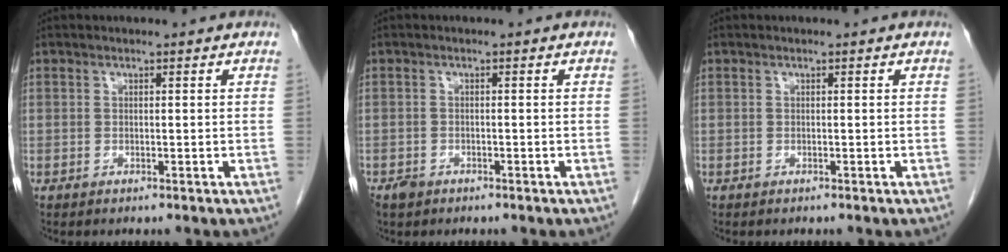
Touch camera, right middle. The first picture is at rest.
{"total": 1.5, "force": [-1.1, 1.1, 0.3], "torque": [-0.012, 0.002, -0.016]}
{"total": 0.0}